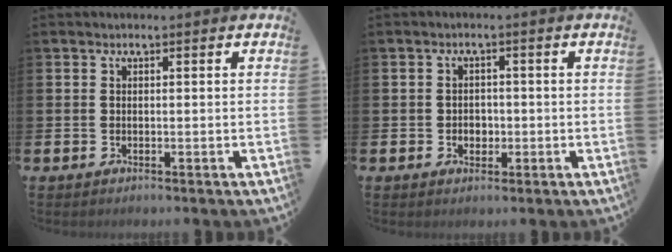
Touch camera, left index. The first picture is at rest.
{"total": 1.9, "force": [-0.3, 1.7, 0.9], "torque": [-0.005, 0.001, -0.012]}